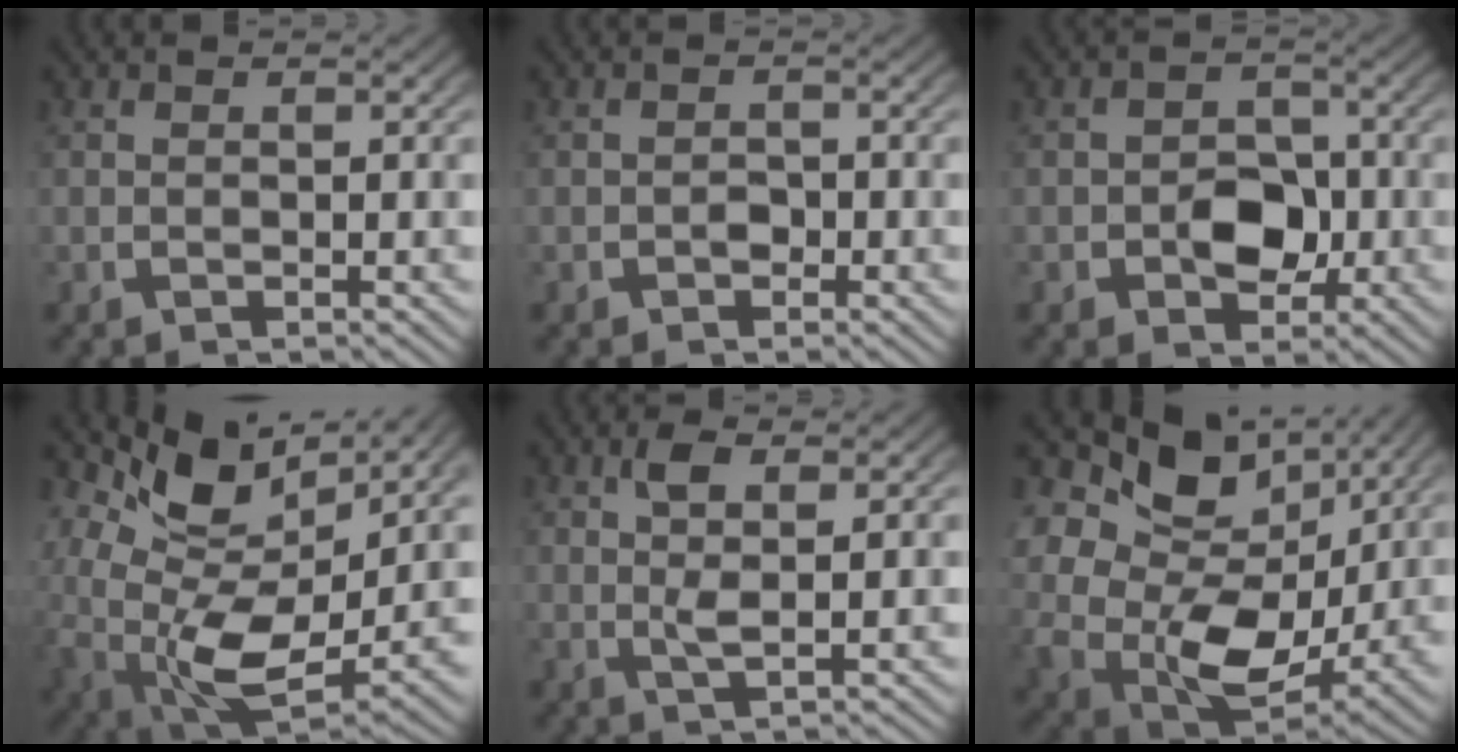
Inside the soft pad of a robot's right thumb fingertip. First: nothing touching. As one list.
[{"total": 1.1, "force": [-0.6, 0.8, 0.4], "torque": [-0.007, -0.008, -0.010]}, {"total": 4.6, "force": [-0.9, 3.4, 2.9], "torque": [-0.041, -0.019, -0.009]}, {"total": 18.4, "force": [-1.1, 12.3, 13.6], "torque": [-0.294, -0.089, 0.029]}, {"total": 2.8, "force": [1.1, 0.7, 2.5], "torque": [-0.050, -0.005, 0.025]}, {"total": 16.5, "force": [2.1, 11.0, 12.2], "torque": [-0.255, -0.051, 0.060]}]